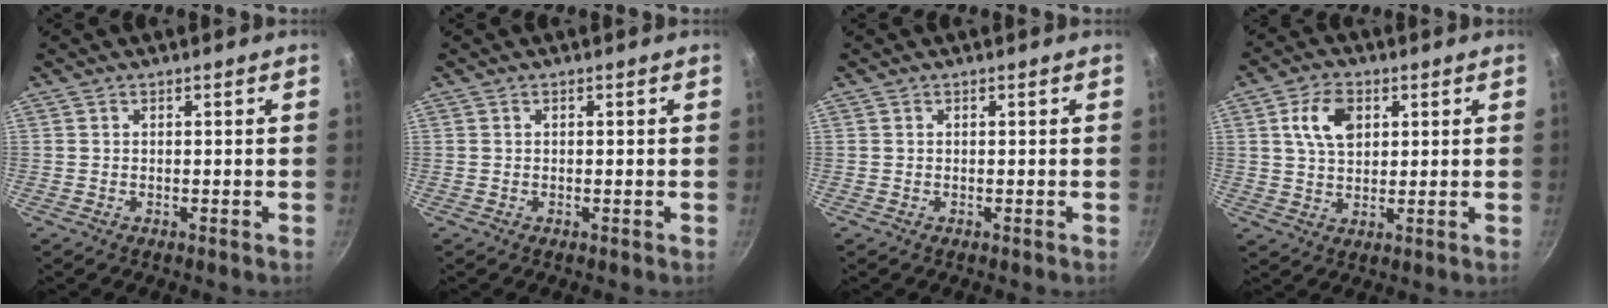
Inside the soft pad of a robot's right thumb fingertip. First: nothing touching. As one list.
[{"total": 0.0}, {"total": 0.0}, {"total": 8.0, "force": [2.5, 5.2, 5.5], "torque": [-0.085, 0.000, 0.043]}]